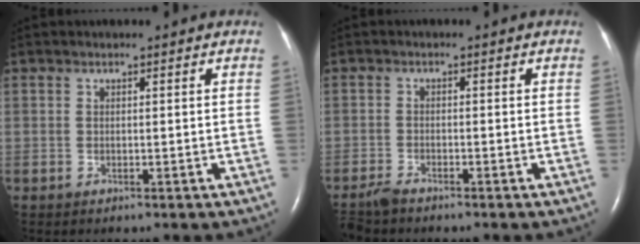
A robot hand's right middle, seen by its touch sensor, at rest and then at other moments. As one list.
[{"total": 2.6, "force": [-2.4, 0.3, 0.9], "torque": [-0.024, -0.010, -0.045]}]